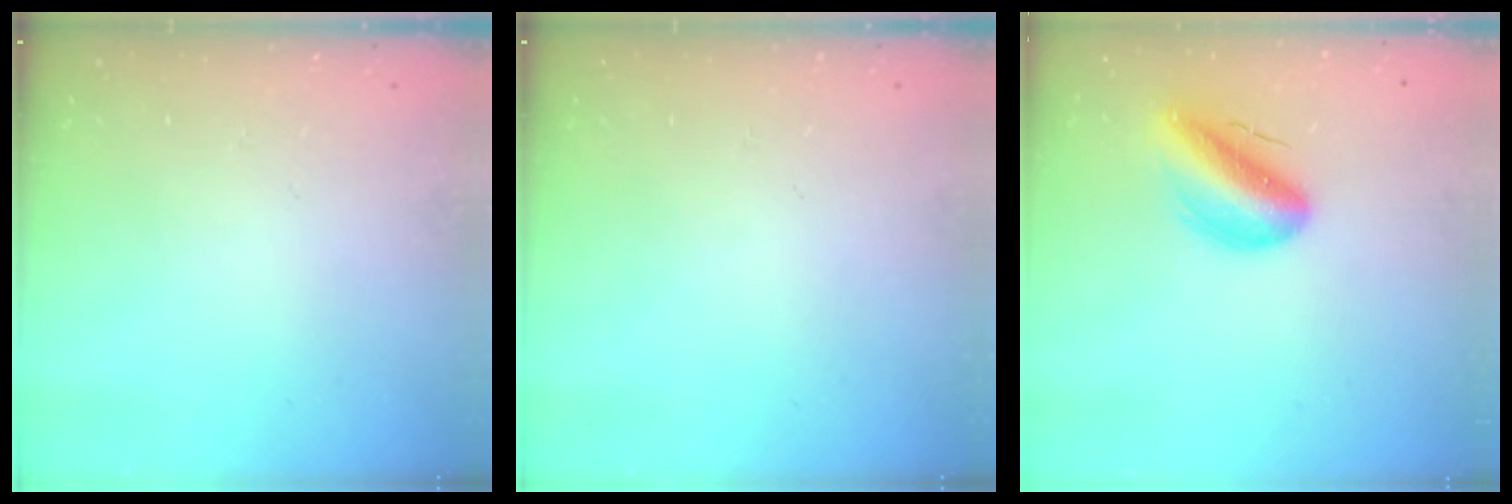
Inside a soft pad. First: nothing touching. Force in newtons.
{"total": 0.0}
{"total": 12.3, "press": 11.7, "slide": 3.7}